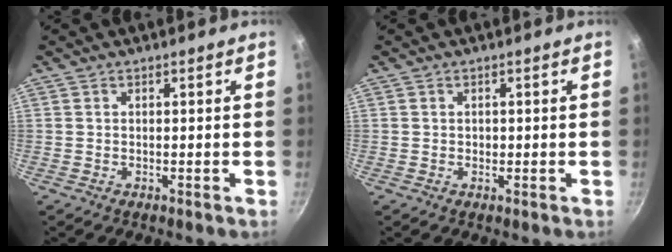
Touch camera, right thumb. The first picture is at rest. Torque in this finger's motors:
{"motor_torque": [-0.13, 0.11, 0.07, 0.18, 0.00]}